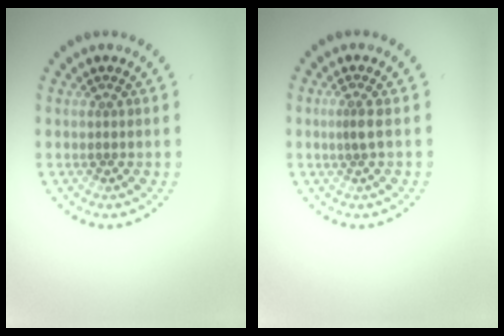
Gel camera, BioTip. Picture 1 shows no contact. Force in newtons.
{"total": 0.9, "press": 0.6, "slide": 0.6}